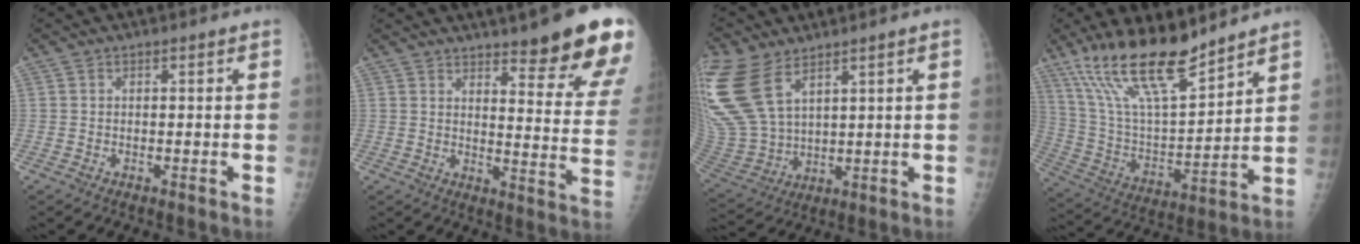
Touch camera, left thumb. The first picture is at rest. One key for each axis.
{"total": 18.6, "fx": 13.5, "fy": 3.3, "fz": 12.4, "tx": -0.132, "ty": -0.082, "tz": 0.168}
{"total": 18.6, "fx": 10.1, "fy": 9.6, "fz": 12.4, "tx": -0.304, "ty": -0.023, "tz": 0.215}
{"total": 18.8, "fx": 14.3, "fy": 4.5, "fz": 11.3, "tx": -0.179, "ty": -0.071, "tz": 0.273}